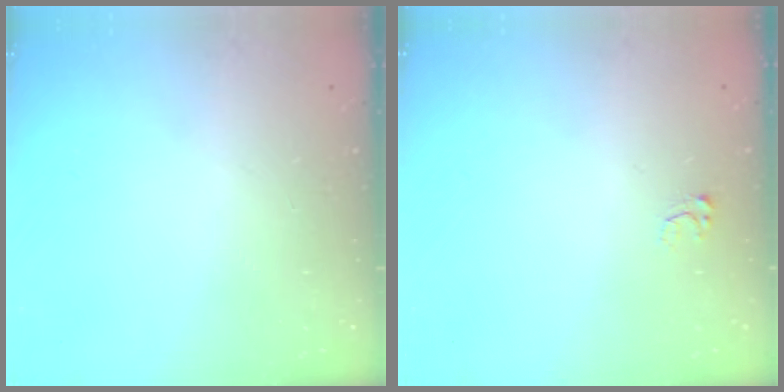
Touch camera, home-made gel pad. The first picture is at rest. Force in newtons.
{"total": 3.1, "press": 3.1, "slide": 0.2}